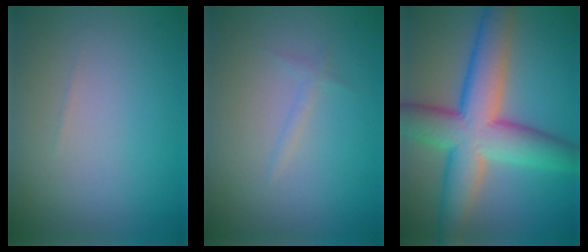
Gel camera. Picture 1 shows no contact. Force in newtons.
{"total": 0.7, "press": 0.7, "slide": 0.1}
{"total": 9.9, "press": 9.9, "slide": 0.3}